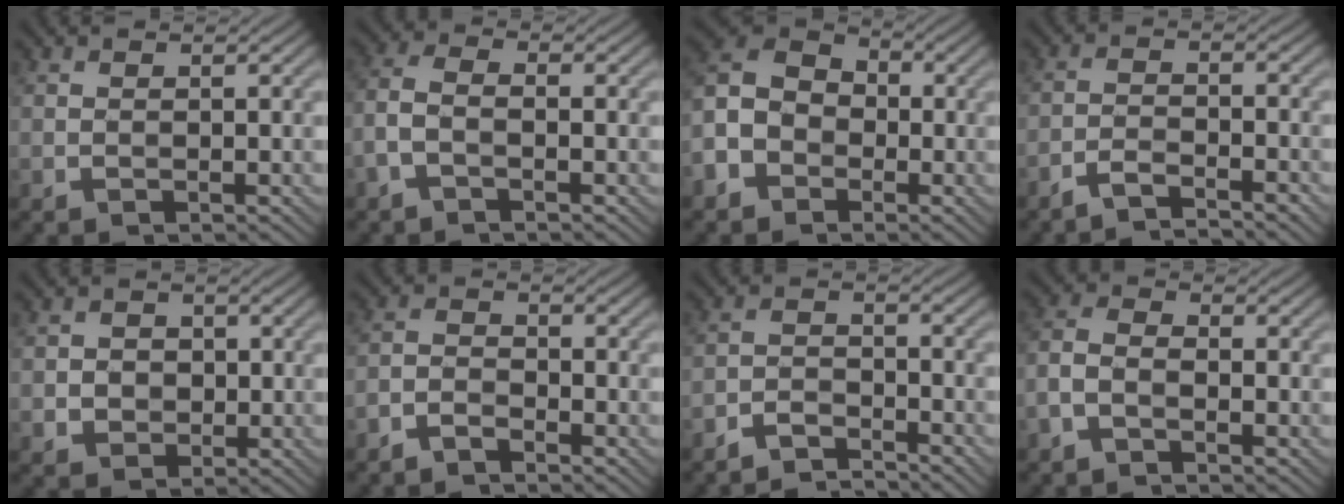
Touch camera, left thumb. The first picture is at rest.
{"total": 3.4, "force": [-1.7, 1.5, 2.5], "torque": [-0.060, 0.006, -0.046]}
{"total": 8.3, "force": [-3.7, 6.1, 4.1], "torque": [-0.110, -0.016, -0.082]}
{"total": 3.9, "force": [-3.5, 0.5, 1.8], "torque": [-0.034, 0.003, -0.071]}
{"total": 3.3, "force": [-0.3, 3.0, 1.2], "torque": [-0.022, -0.004, -0.016]}
{"total": 2.9, "force": [-2.6, 0.8, 1.1], "torque": [-0.023, 0.000, -0.060]}
{"total": 4.3, "force": [-4.0, 0.7, 1.1], "torque": [-0.021, 0.003, -0.084]}
{"total": 3.5, "force": [-2.2, 1.6, 2.2], "torque": [-0.053, 0.003, -0.059]}